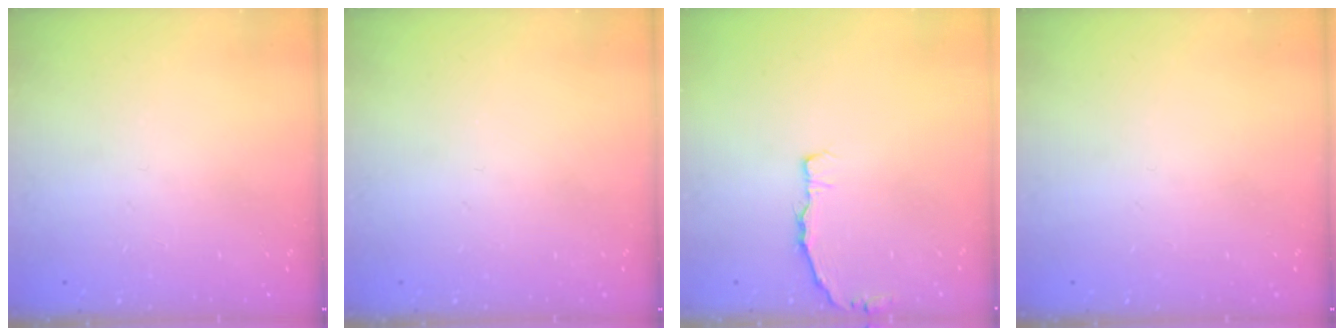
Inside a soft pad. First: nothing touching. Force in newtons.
{"total": 0.0}
{"total": 2.9, "press": 2.9, "slide": 0.5}
{"total": 0.0}